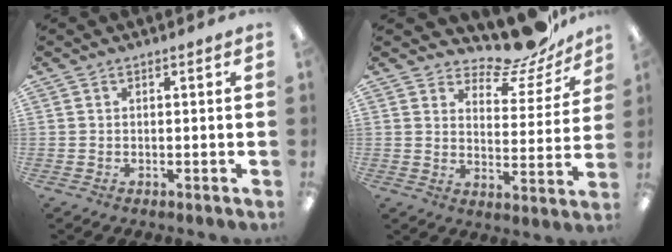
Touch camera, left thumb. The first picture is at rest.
{"total": 12.2, "force": [11.1, 3.4, 3.7], "torque": [-0.038, -0.103, 0.192]}